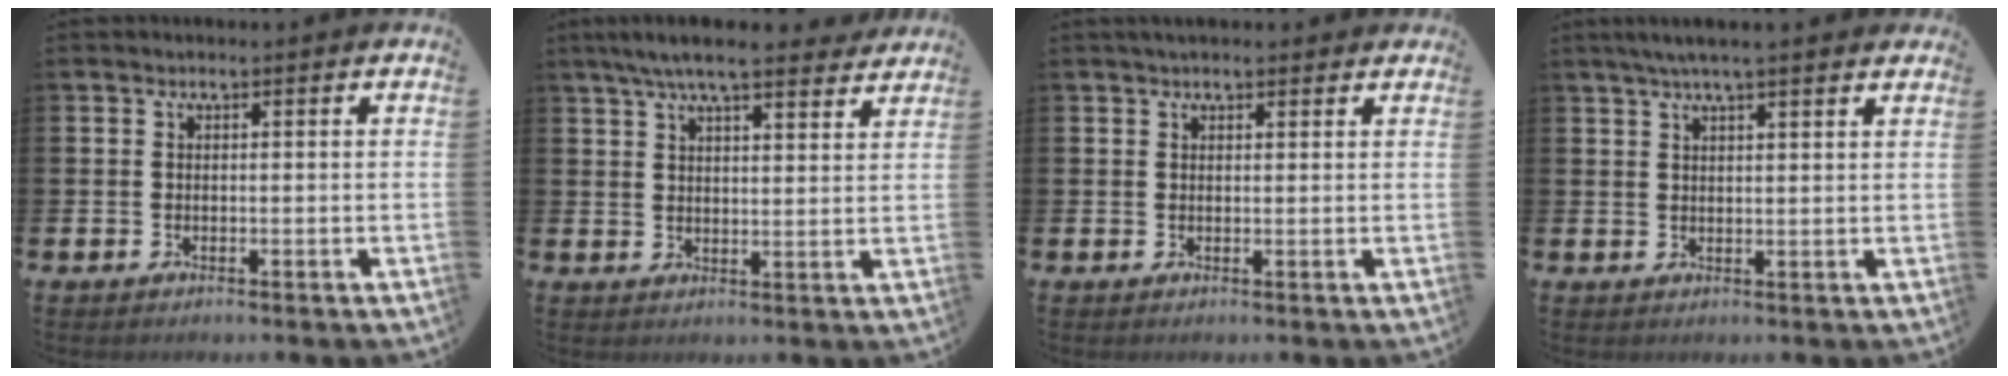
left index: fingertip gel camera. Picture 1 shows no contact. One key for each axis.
{"total": 6.9, "fx": 6.3, "fy": 1.0, "fz": 2.8, "tx": -0.058, "ty": -0.023, "tz": 0.110}
{"total": 1.8, "fx": 1.6, "fy": 0.6, "fz": 0.6, "tx": -0.003, "ty": 0.001, "tz": 0.027}
{"total": 4.0, "fx": 3.4, "fy": 0.2, "fz": 2.0, "tx": -0.045, "ty": -0.003, "tz": 0.061}